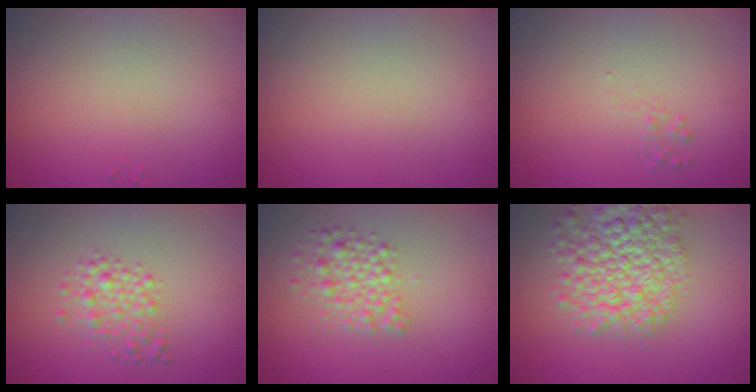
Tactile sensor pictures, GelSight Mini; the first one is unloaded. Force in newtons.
{"total": 0.0}
{"total": 0.6, "press": 0.6, "slide": 0.0}
{"total": 2.4, "press": 2.4, "slide": 0.1}
{"total": 2.9, "press": 2.9, "slide": 0.1}
{"total": 7.0, "press": 7.0, "slide": 0.2}